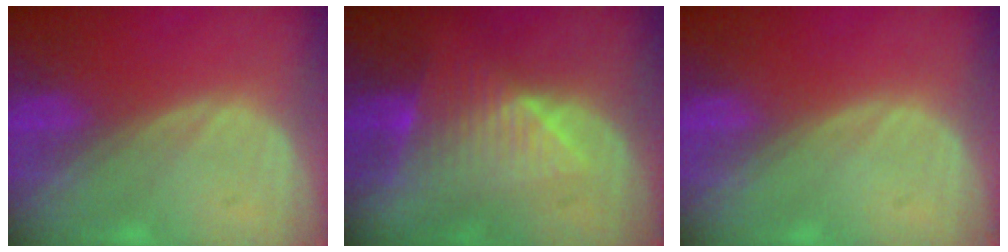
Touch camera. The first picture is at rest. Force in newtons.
{"total": 8.0, "press": 6.9, "slide": 4.0}
{"total": 0.0}